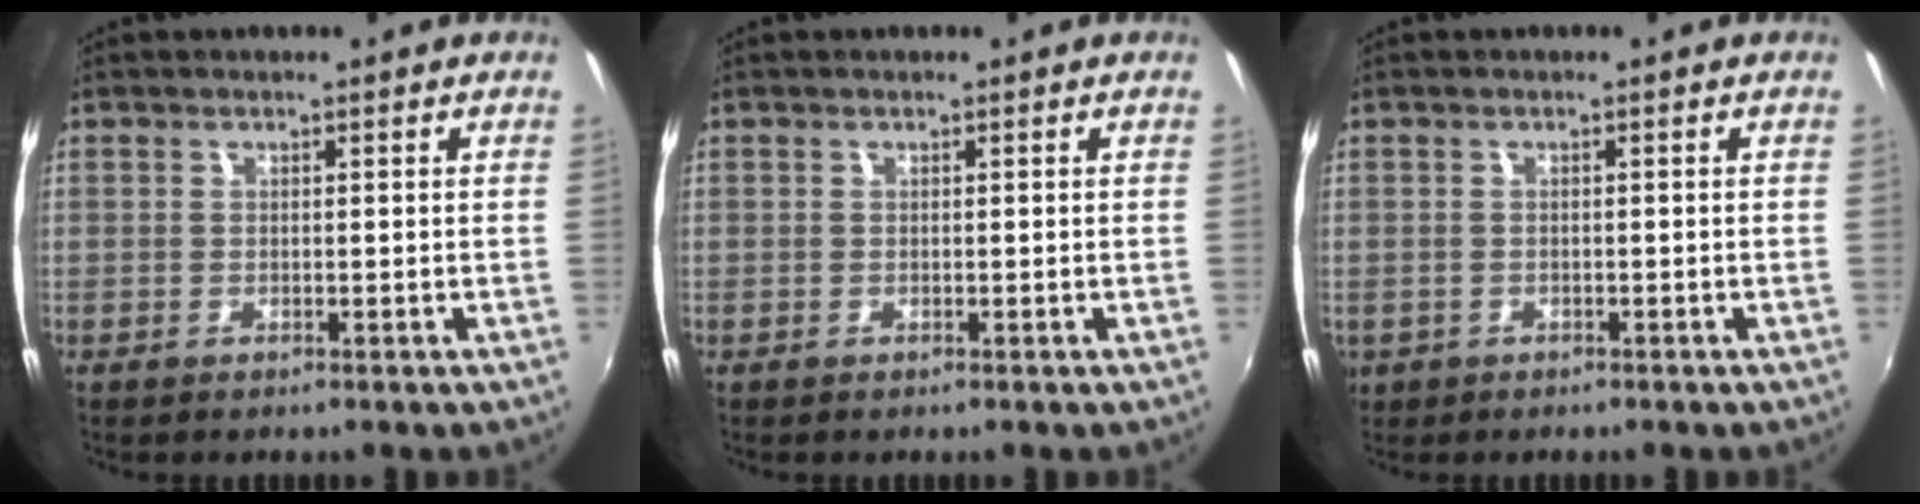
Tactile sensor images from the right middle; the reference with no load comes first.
{"total": 0.0}
{"total": 2.5, "force": [-0.8, 2.1, 1.0], "torque": [-0.024, -0.005, -0.009]}